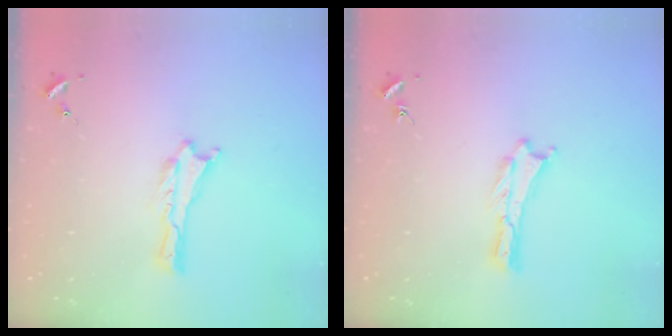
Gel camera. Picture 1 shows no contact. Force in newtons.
{"total": 0.0}